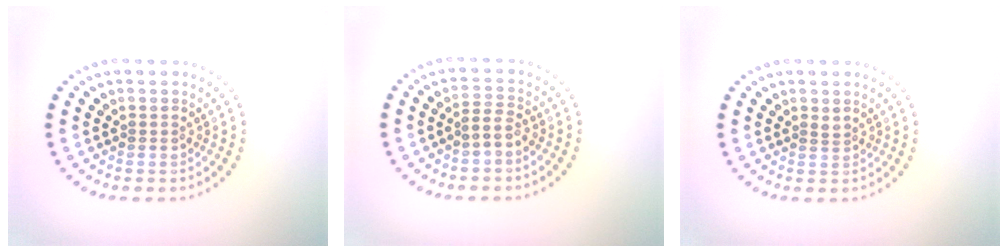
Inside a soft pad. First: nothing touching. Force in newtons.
{"total": 1.7, "press": 1.3, "slide": 1.1}
{"total": 0.8, "press": 0.3, "slide": 0.7}